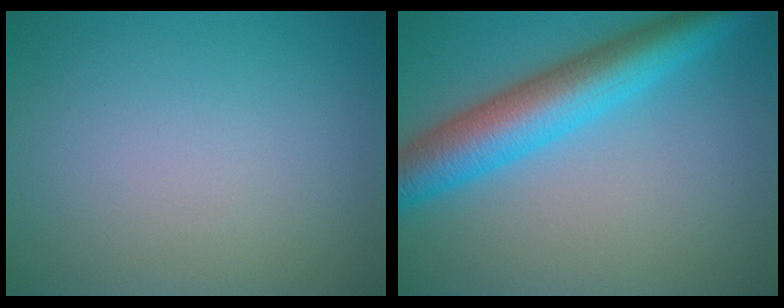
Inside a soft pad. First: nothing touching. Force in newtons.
{"total": 7.7, "press": 7.7, "slide": 0.2}